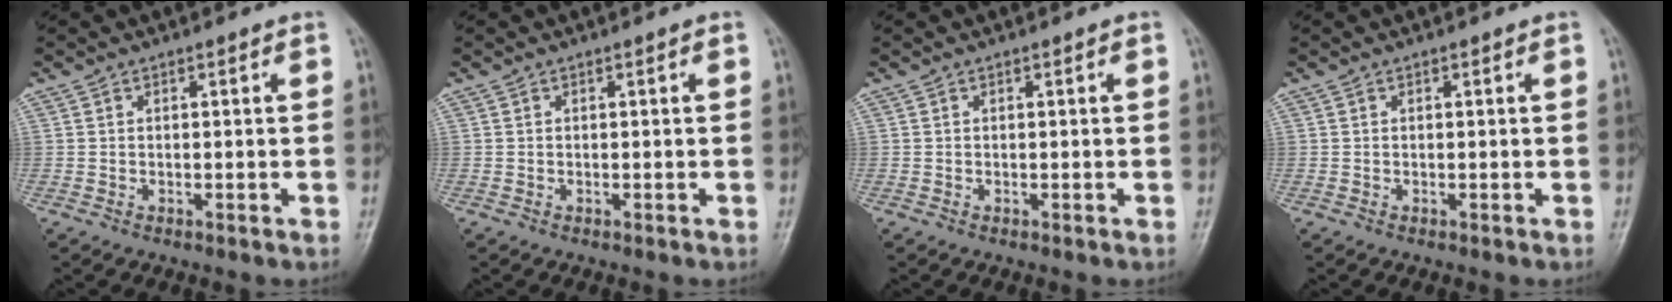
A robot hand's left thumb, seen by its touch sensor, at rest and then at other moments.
{"total": 0.0}
{"total": 0.0}
{"total": 0.0}